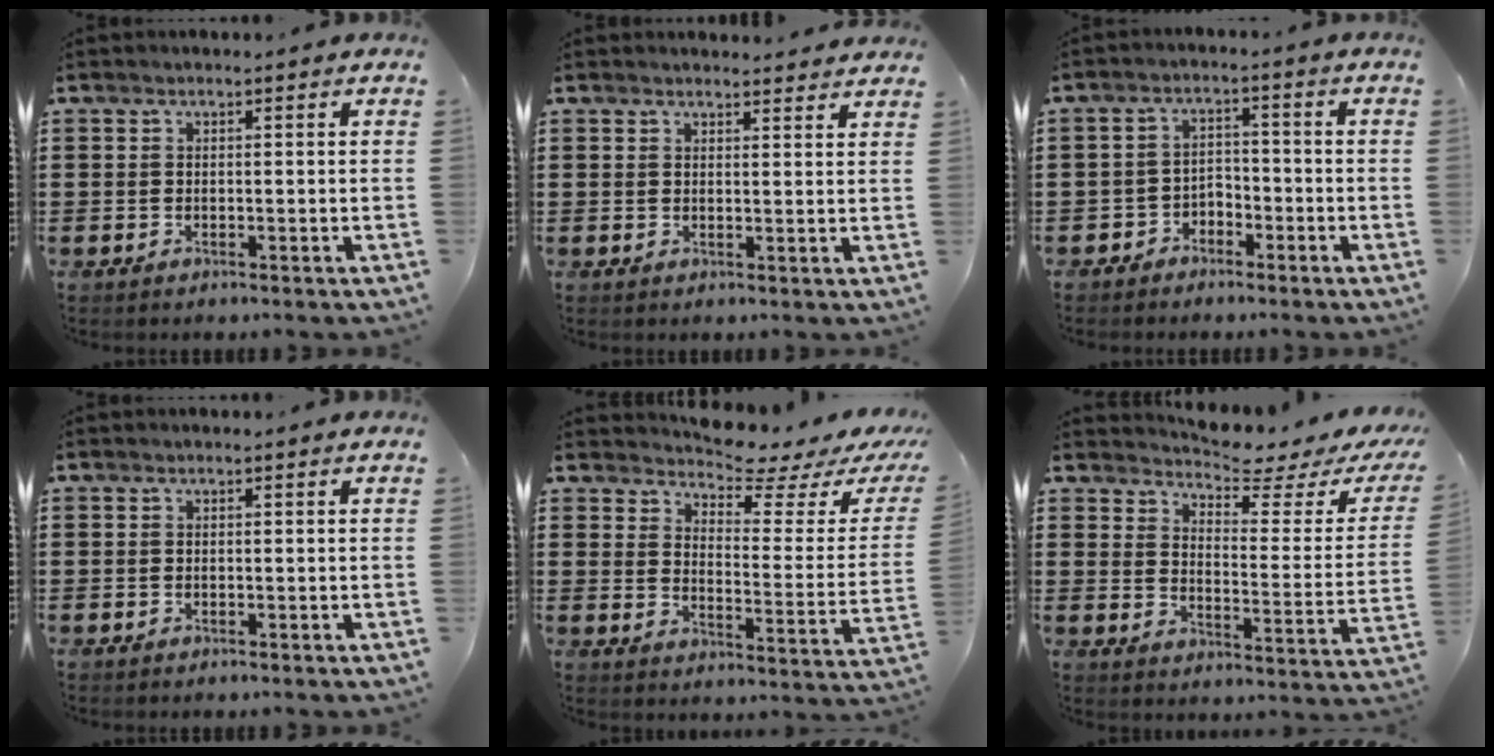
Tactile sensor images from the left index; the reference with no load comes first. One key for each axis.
{"total": 2.1, "fx": 2.1, "fy": 0.2, "fz": 0.1, "tx": 0.000, "ty": -0.005, "tz": 0.039}
{"total": 3.0, "fx": -2.6, "fy": 1.5, "fz": 0.1, "tx": -0.013, "ty": 0.005, "tz": -0.058}
{"total": 0.0}
{"total": 5.7, "fx": 5.4, "fy": 0.3, "fz": 1.9, "tx": -0.050, "ty": -0.043, "tz": 0.087}
{"total": 4.4, "fx": 3.9, "fy": 0.0, "fz": 1.9, "tx": -0.045, "ty": -0.037, "tz": 0.057}